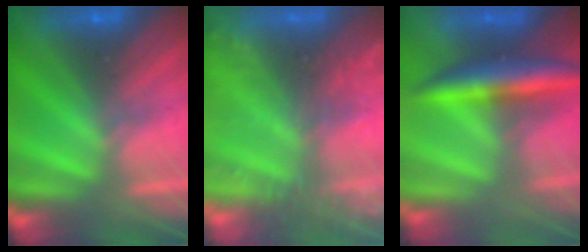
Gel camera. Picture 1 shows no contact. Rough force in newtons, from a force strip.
{"total": 7.5}
{"total": 6.2}